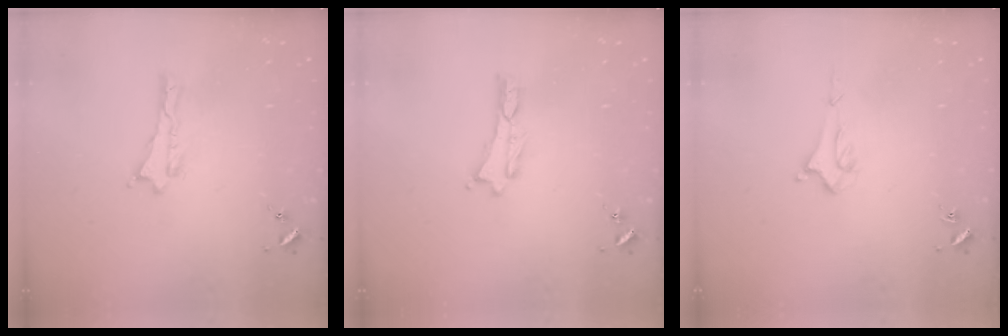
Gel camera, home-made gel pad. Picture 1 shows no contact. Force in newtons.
{"total": 0.0}
{"total": 1.7, "press": 1.6, "slide": 0.4}